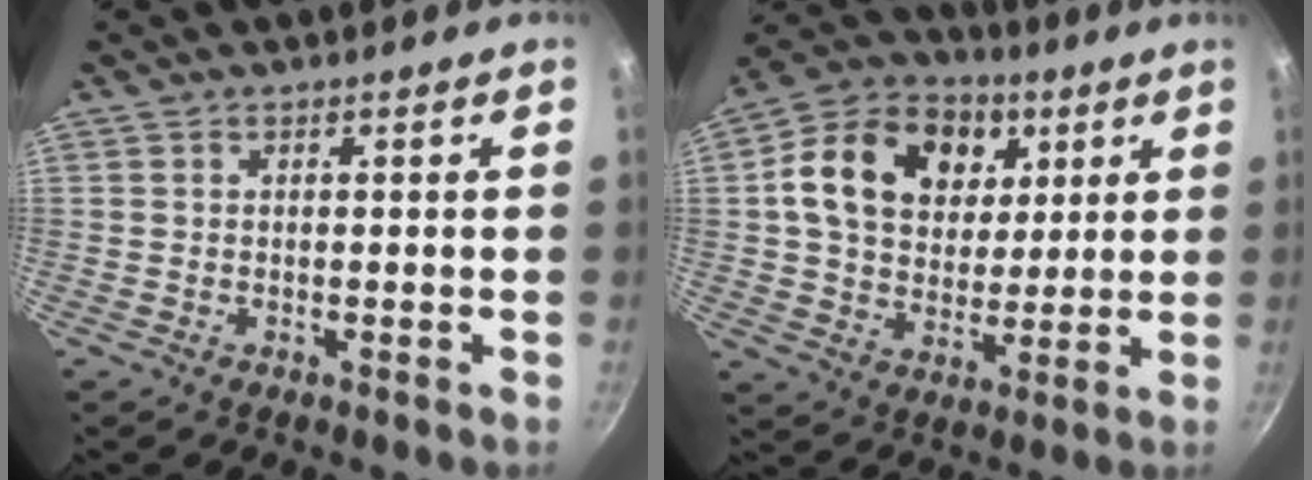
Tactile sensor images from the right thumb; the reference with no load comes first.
{"total": 18.9, "force": [5.6, 14.4, 10.9], "torque": [-0.166, 0.003, 0.086]}